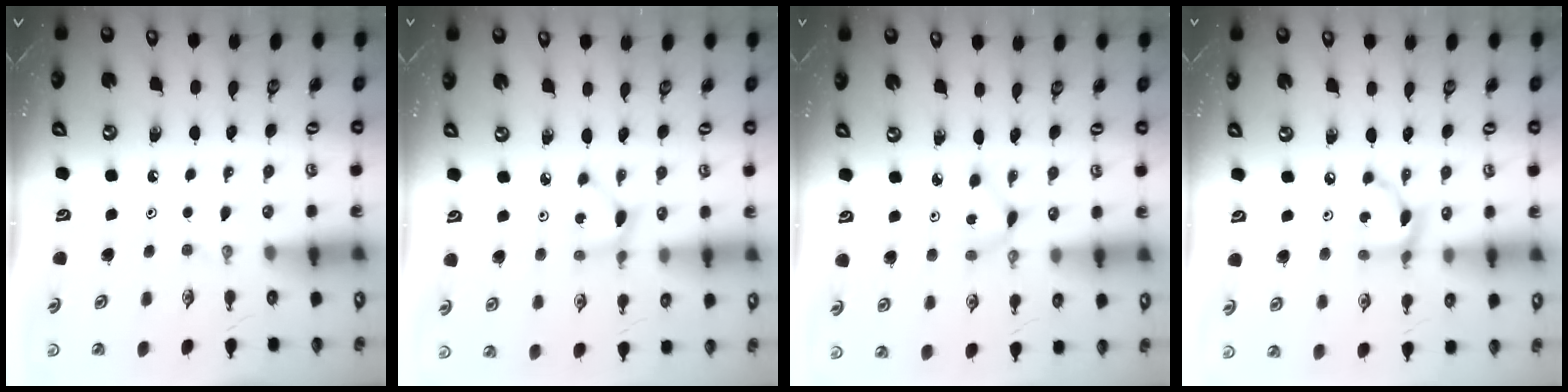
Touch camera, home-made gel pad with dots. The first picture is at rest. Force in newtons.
{"total": 2.4, "press": 2.4, "slide": 0.3}
{"total": 2.3, "press": 2.3, "slide": 0.3}
{"total": 7.7, "press": 7.7, "slide": 0.3}